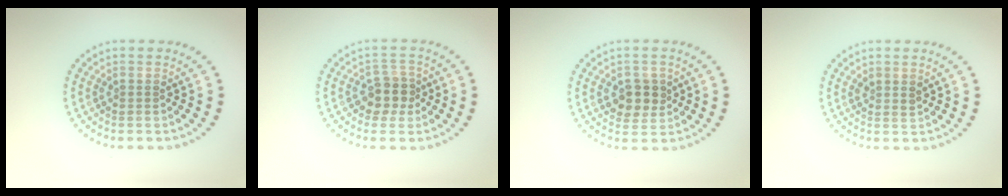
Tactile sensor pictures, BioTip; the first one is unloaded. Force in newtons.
{"total": 2.6, "press": 2.3, "slide": 1.3}
{"total": 2.9, "press": 2.8, "slide": 0.8}
{"total": 1.0, "press": 0.9, "slide": 0.5}